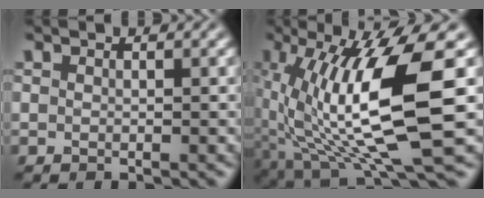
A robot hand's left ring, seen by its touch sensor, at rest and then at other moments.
{"total": 11.5, "force": [0.1, 2.5, 11.2], "torque": [-0.201, -0.009, 0.004]}